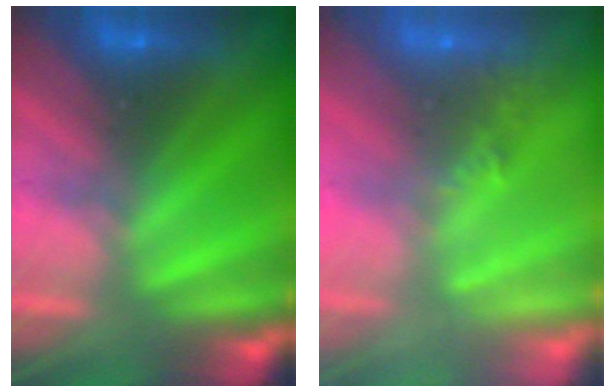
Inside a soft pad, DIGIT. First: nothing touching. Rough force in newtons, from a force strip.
{"total": 2.2}